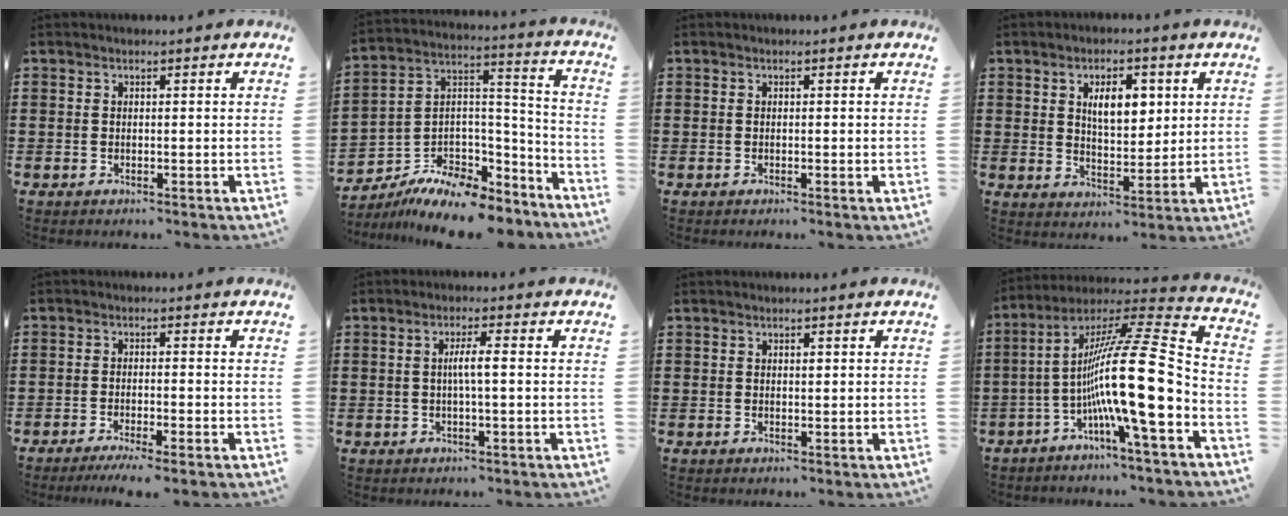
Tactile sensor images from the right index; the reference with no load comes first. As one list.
[{"total": 9.7, "force": [-8.5, 3.3, 3.2], "torque": [-0.058, 0.022, -0.162]}, {"total": 0.0}, {"total": 6.3, "force": [2.2, 3.2, 5.0], "torque": [-0.083, 0.003, 0.031]}, {"total": 2.3, "force": [-1.9, -0.3, 1.3], "torque": [-0.020, -0.001, -0.035]}, {"total": 2.9, "force": [-0.2, 0.2, 2.9], "torque": [-0.054, -0.001, -0.006]}, {"total": 0.6, "force": [0.2, 0.4, 0.4], "torque": [-0.009, 0.001, 0.004]}, {"total": 19.2, "force": [-4.0, 2.9, 18.6], "torque": [-0.346, -0.017, -0.080]}]